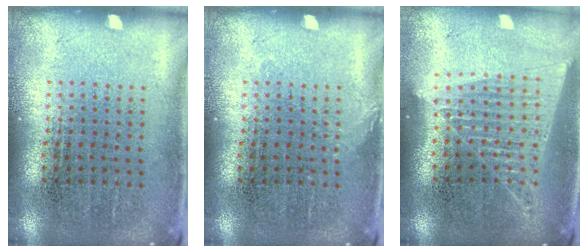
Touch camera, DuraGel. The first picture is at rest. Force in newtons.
{"total": 0.6, "press": 0.5, "slide": 0.1}
{"total": 1.6, "press": 1.5, "slide": 0.6}